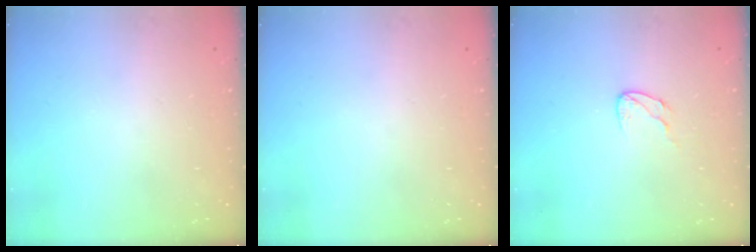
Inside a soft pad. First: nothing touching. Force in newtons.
{"total": 0.0}
{"total": 5.1, "press": 5.1, "slide": 0.4}